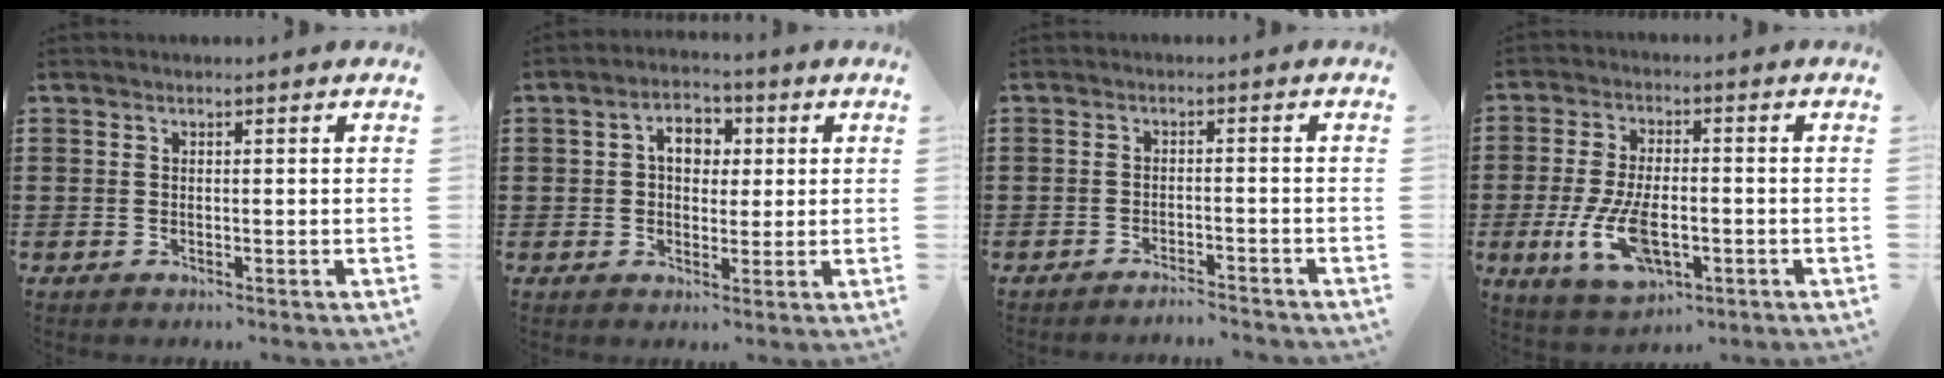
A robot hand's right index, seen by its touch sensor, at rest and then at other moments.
{"total": 4.8, "force": [0.9, 3.5, 3.2], "torque": [-0.057, 0.010, 0.008]}
{"total": 2.2, "force": [-2.1, -0.1, 0.2], "torque": [-0.008, 0.002, -0.046]}
{"total": 9.5, "force": [-2.6, 4.5, 7.9], "torque": [-0.177, -0.012, -0.046]}